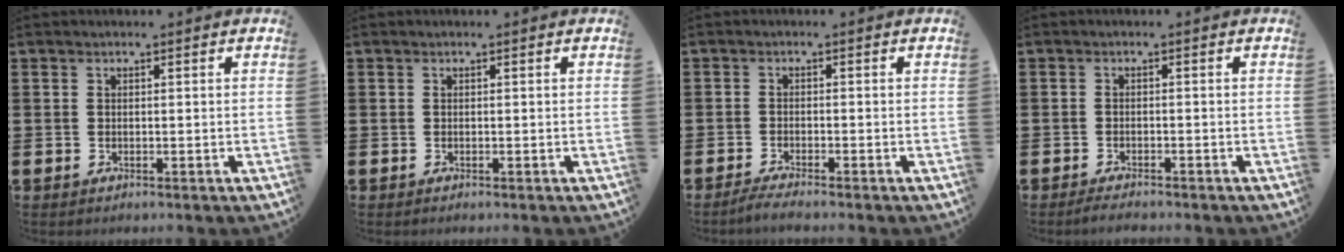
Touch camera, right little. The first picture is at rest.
{"total": 0.0}
{"total": 1.5, "force": [-1.2, -0.1, 0.8], "torque": [-0.012, -0.001, -0.023]}
{"total": 1.2, "force": [-1.2, 0.1, 0.4], "torque": [-0.009, 0.000, -0.023]}